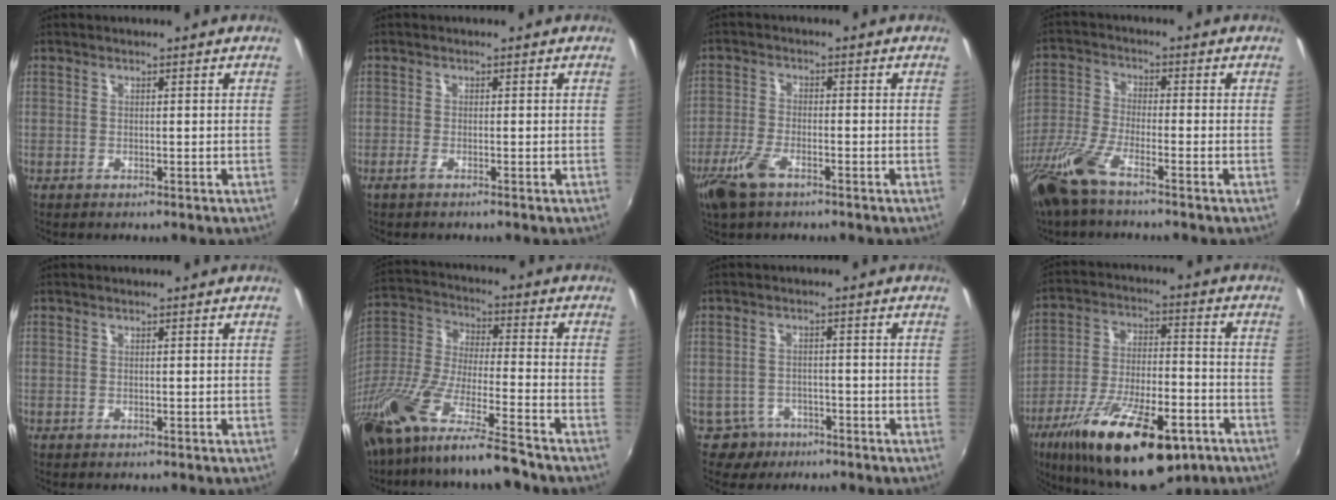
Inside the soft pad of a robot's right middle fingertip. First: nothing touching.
{"total": 1.3, "force": [-1.0, 0.1, 0.8], "torque": [-0.019, -0.003, -0.021]}
{"total": 7.0, "force": [-4.5, 2.7, 4.6], "torque": [-0.115, -0.012, -0.090]}
{"total": 10.4, "force": [-7.4, 2.0, 7.0], "torque": [-0.160, -0.022, -0.151]}
{"total": 0.0}
{"total": 18.7, "force": [-14.1, 1.7, 12.1], "torque": [-0.243, -0.039, -0.265]}
{"total": 4.4, "force": [-3.0, 3.3, 0.4], "torque": [-0.019, 0.008, -0.046]}
{"total": 24.2, "force": [-14.4, 8.9, 17.3], "torque": [-0.309, -0.033, -0.220]}